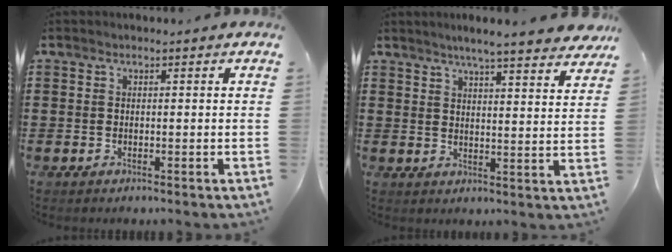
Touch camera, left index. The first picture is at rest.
{"total": 5.3, "force": [4.8, -0.4, 2.2], "torque": [-0.059, -0.018, 0.083]}